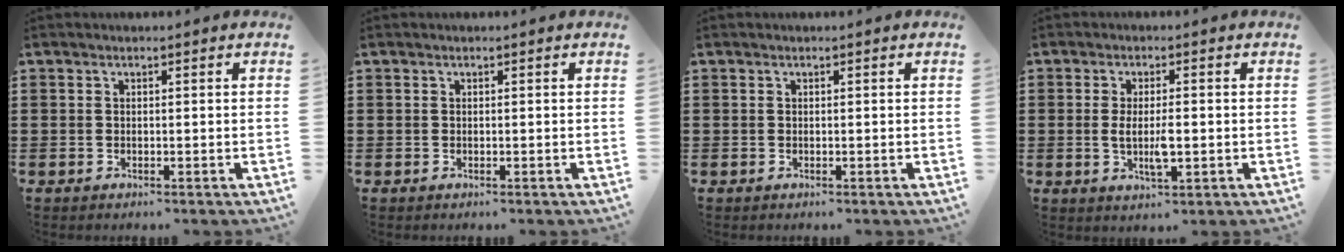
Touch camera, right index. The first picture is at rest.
{"total": 0.0}
{"total": 0.0}
{"total": 4.8, "force": [-0.5, 1.4, 4.6], "torque": [-0.094, -0.005, -0.014]}